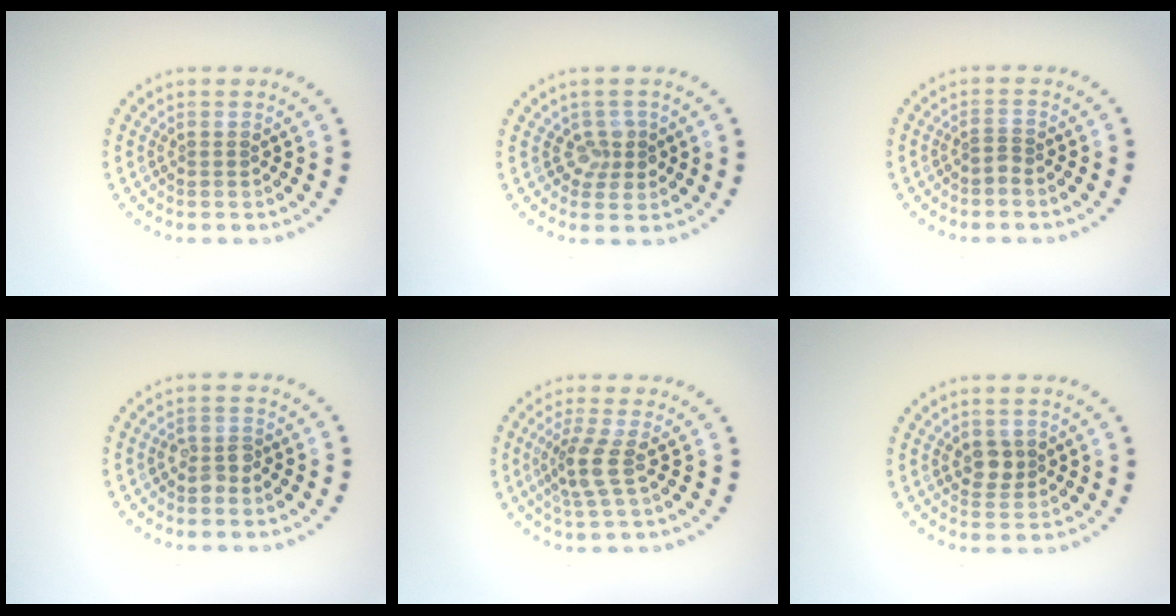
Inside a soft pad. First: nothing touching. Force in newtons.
{"total": 2.0, "press": 1.7, "slide": 0.9}
{"total": 0.6, "press": 0.3, "slide": 0.6}
{"total": 1.8, "press": 1.7, "slide": 0.6}
{"total": 2.7, "press": 2.1, "slide": 1.8}
{"total": 1.9, "press": 1.8, "slide": 0.7}